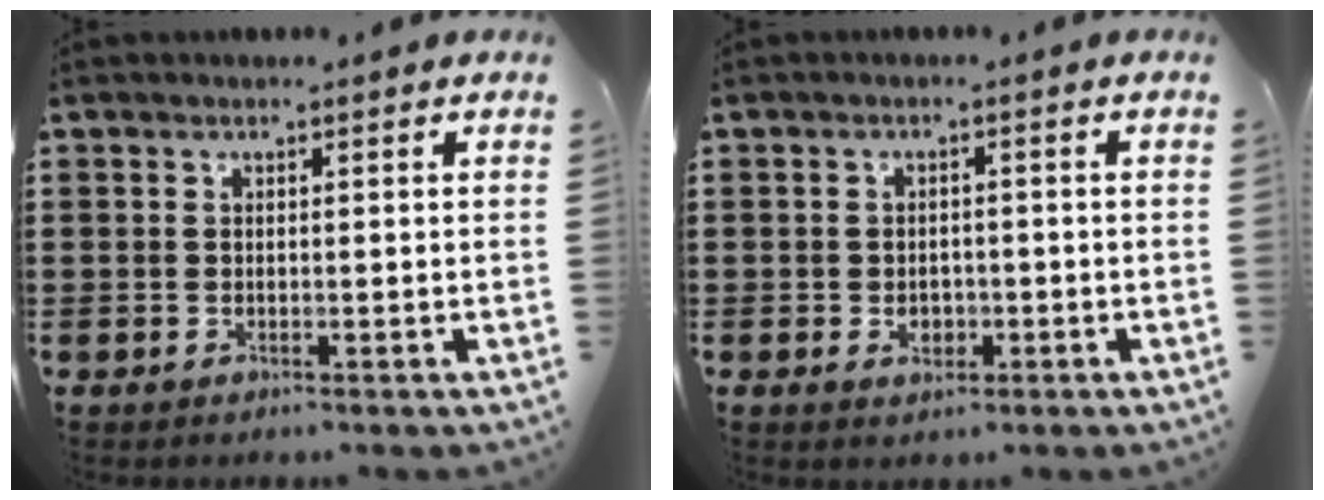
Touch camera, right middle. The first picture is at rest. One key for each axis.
{"total": 2.2, "fx": -0.7, "fy": 1.6, "fz": 1.4, "tx": -0.021, "ty": -0.003, "tz": -0.016}